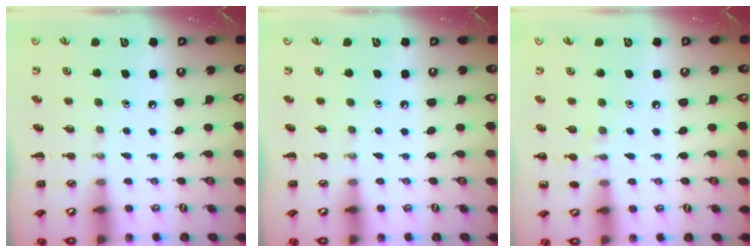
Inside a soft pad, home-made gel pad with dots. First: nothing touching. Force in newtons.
{"total": 0.0}
{"total": 6.5, "press": 6.2, "slide": 1.9}